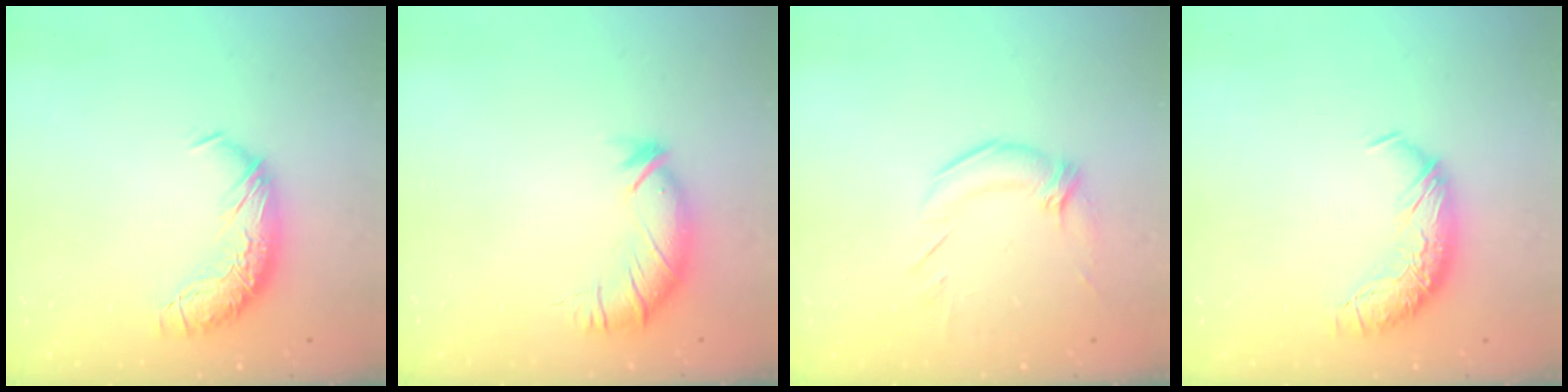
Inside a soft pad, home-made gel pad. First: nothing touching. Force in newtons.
{"total": 3.0, "press": 2.3, "slide": 1.9}
{"total": 2.3, "press": 0.8, "slide": 2.1}
{"total": 0.0}